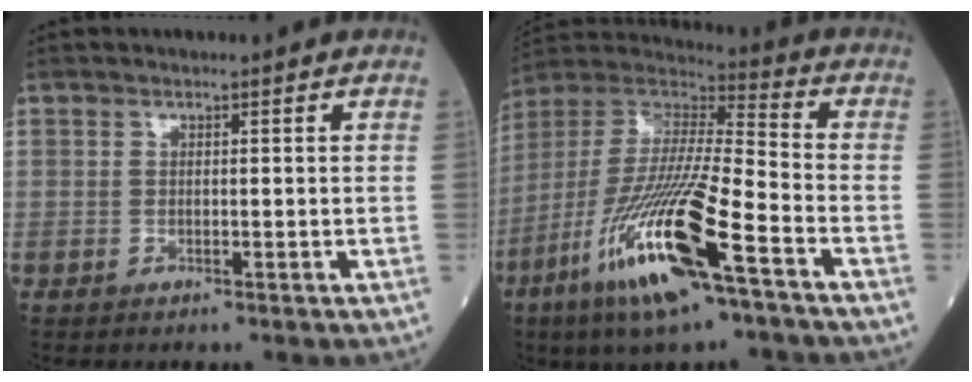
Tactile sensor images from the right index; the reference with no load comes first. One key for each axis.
{"total": 21.0, "fx": -10.3, "fy": 2.2, "fz": 18.2, "tx": -0.400, "ty": -0.050, "tz": -0.198}